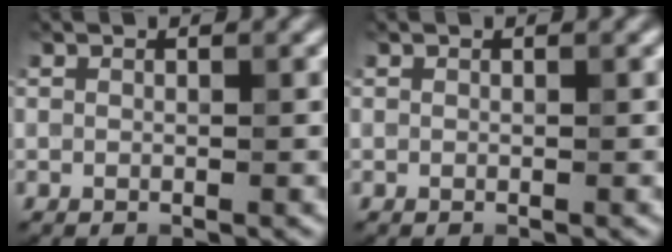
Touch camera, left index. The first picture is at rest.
{"total": 0.0}